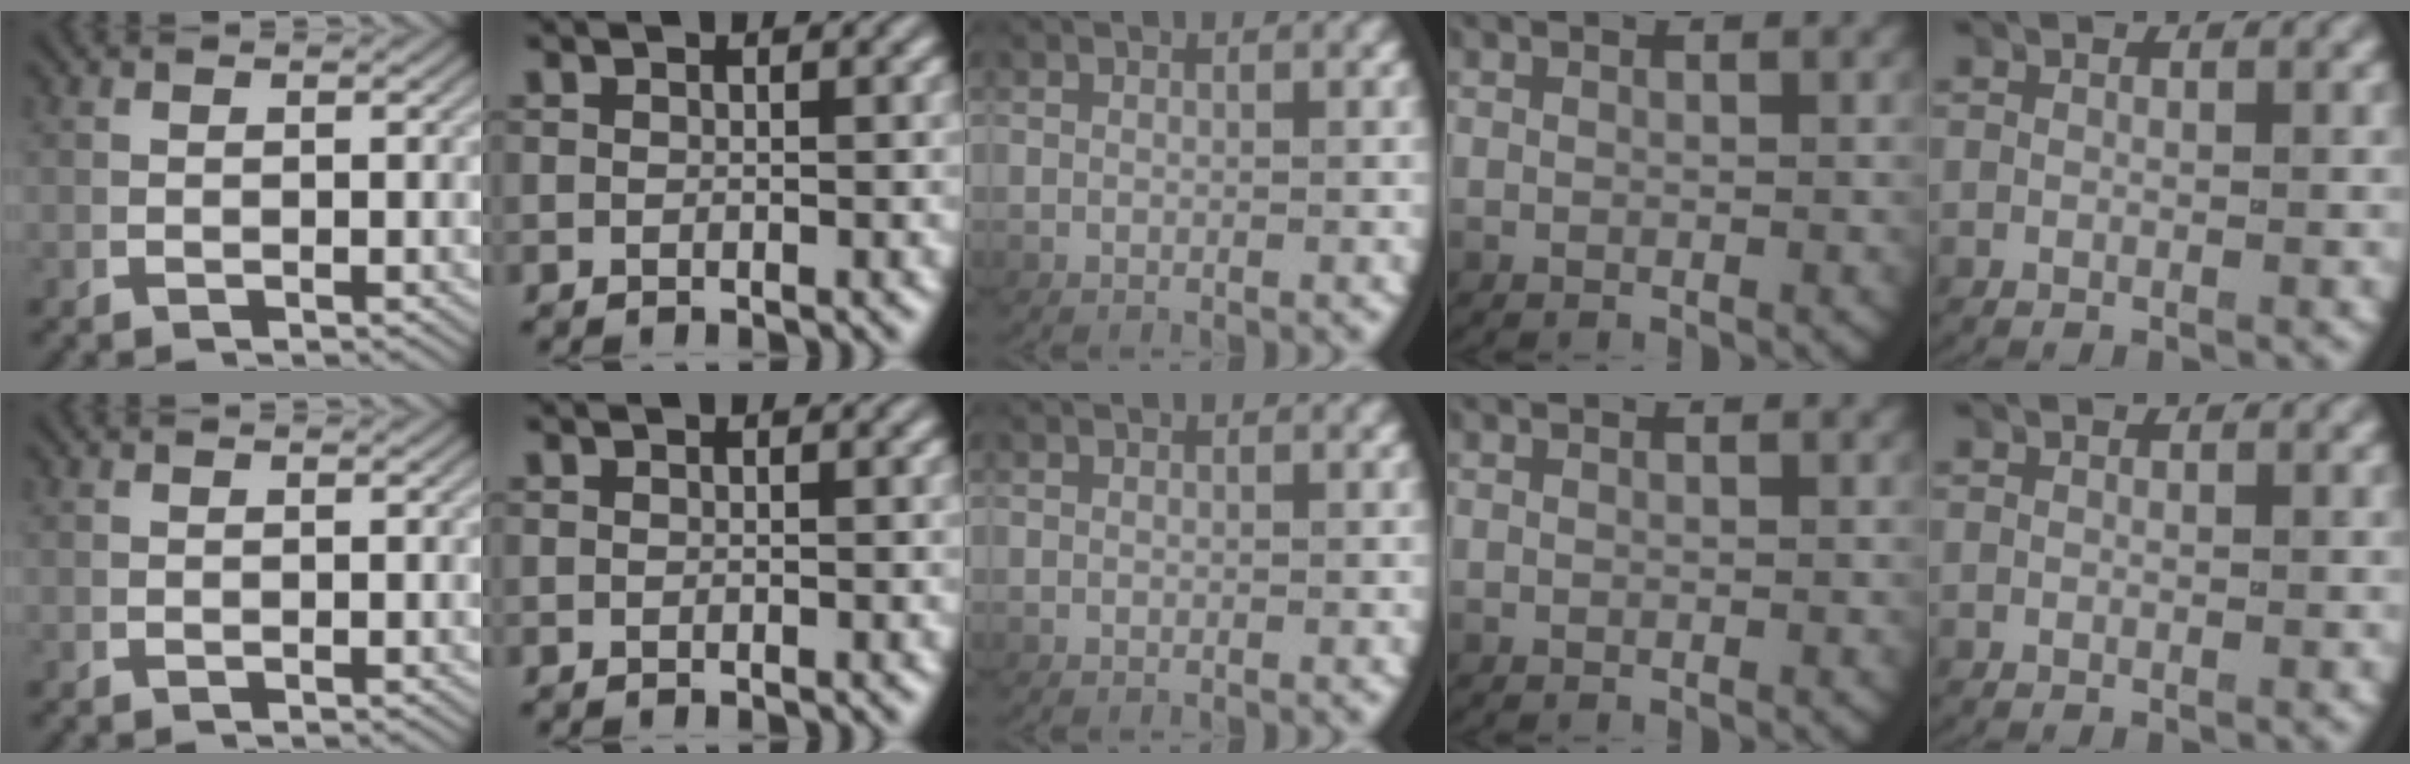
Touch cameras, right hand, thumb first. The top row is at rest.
{}